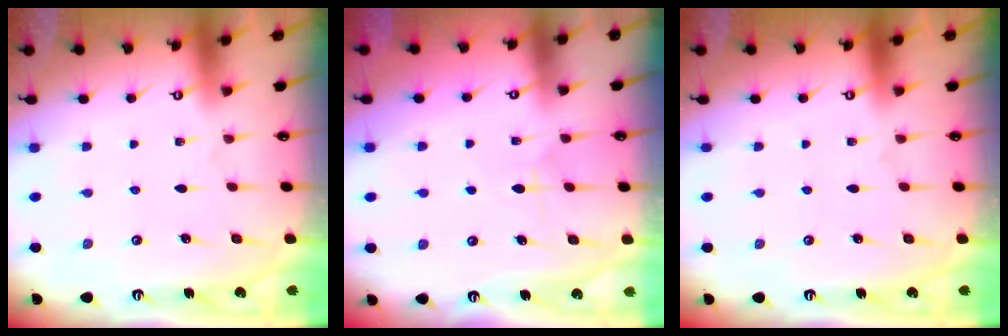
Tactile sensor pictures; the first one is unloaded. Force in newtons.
{"total": 5.7, "press": 5.7, "slide": 0.8}
{"total": 0.0}